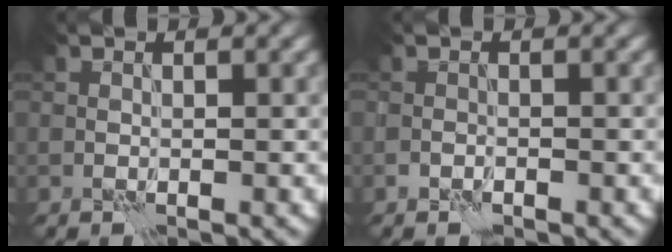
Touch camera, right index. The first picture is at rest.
{"total": 0.9, "force": [-0.6, 0.5, 0.3], "torque": [-0.006, 0.000, -0.012]}